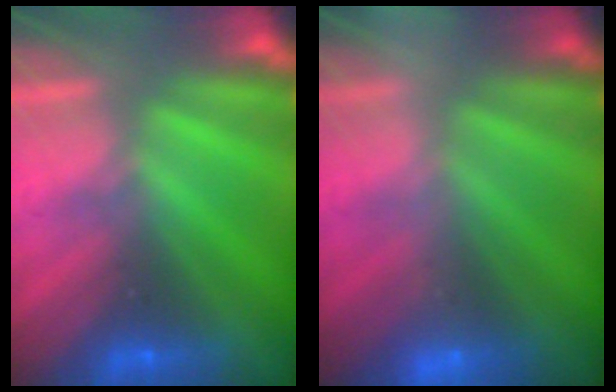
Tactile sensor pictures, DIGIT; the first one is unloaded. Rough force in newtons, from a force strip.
{"total": 2.2}